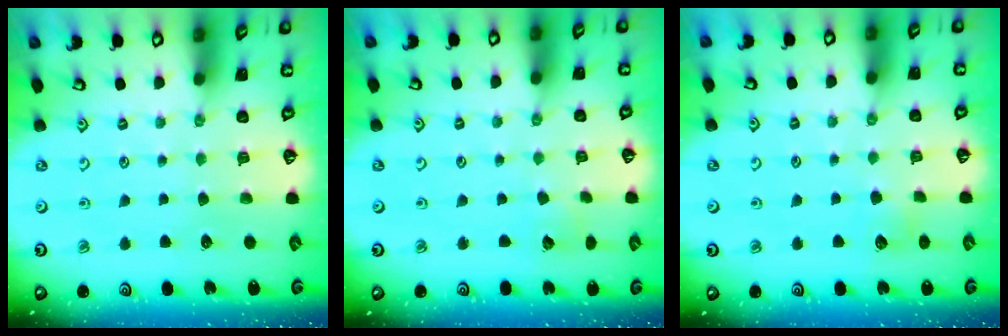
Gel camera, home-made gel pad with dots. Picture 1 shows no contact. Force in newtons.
{"total": 4.3, "press": 4.2, "slide": 0.6}
{"total": 5.0, "press": 5.0, "slide": 0.6}